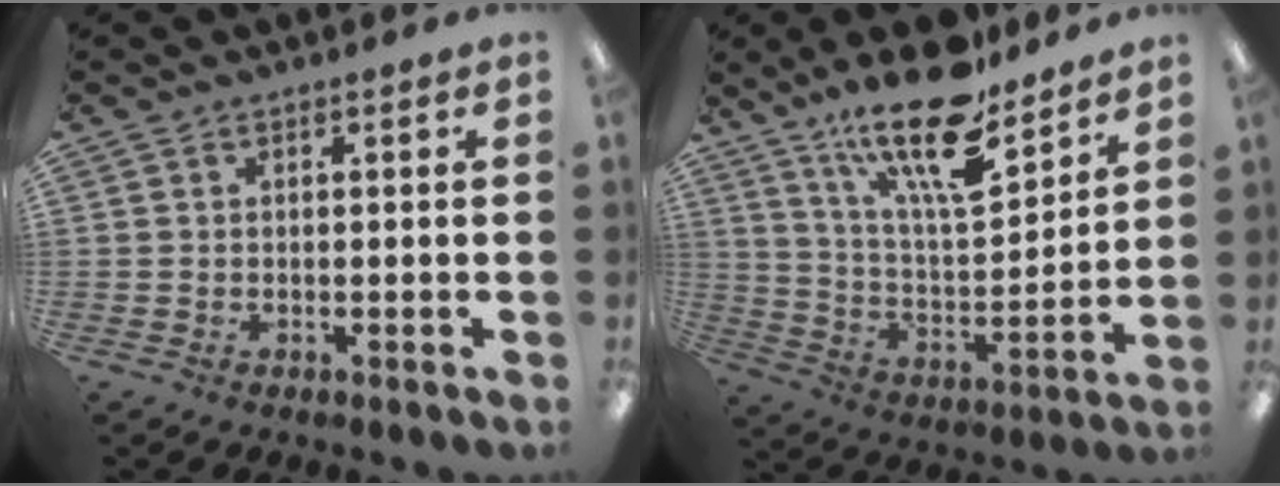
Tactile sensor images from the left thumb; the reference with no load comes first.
{"total": 19.9, "force": [15.1, 5.7, 11.7], "torque": [-0.205, -0.093, 0.254]}